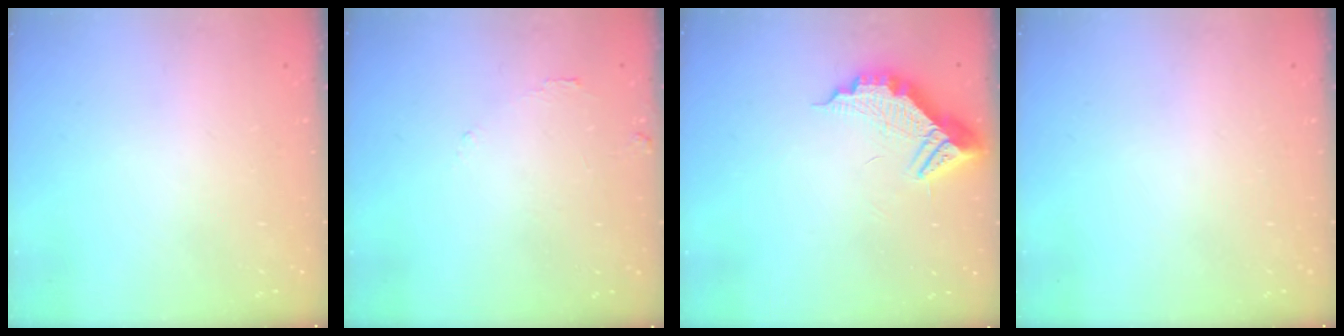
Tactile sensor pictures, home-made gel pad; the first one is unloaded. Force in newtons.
{"total": 5.6, "press": 5.6, "slide": 0.2}
{"total": 11.0, "press": 11.0, "slide": 0.9}
{"total": 0.0}